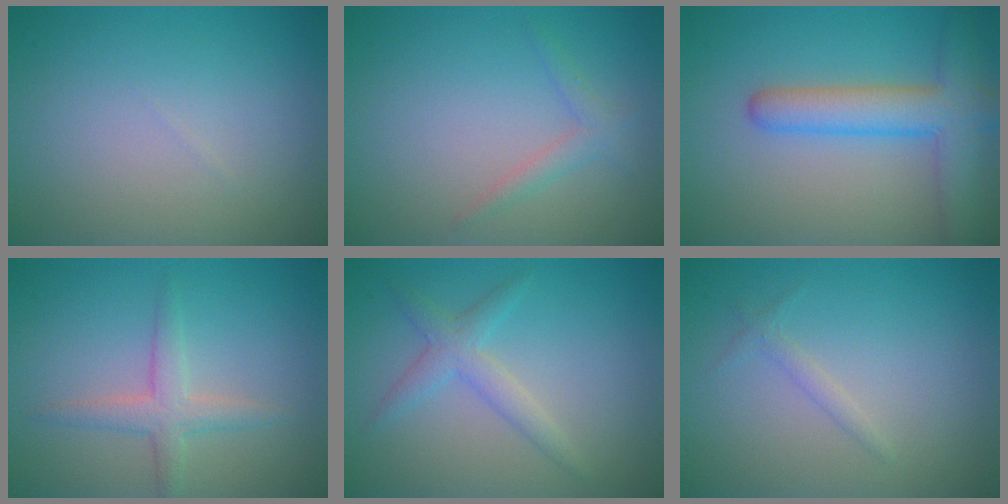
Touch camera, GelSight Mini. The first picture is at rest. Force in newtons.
{"total": 1.4, "press": 1.4, "slide": 0.1}
{"total": 5.8, "press": 5.8, "slide": 0.3}
{"total": 2.4, "press": 2.4, "slide": 0.2}
{"total": 2.4, "press": 2.4, "slide": 0.2}
{"total": 0.9, "press": 0.9, "slide": 0.1}